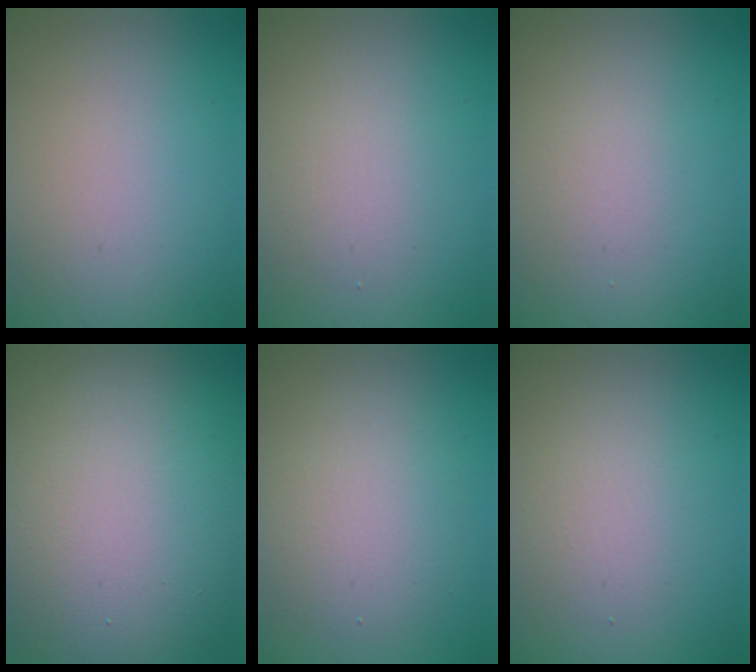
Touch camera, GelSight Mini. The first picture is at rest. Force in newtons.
{"total": 1.9, "press": 1.9, "slide": 0.1}
{"total": 1.3, "press": 1.3, "slide": 0.1}
{"total": 15.8, "press": 15.8, "slide": 1.0}
{"total": 3.9, "press": 3.9, "slide": 0.5}
{"total": 2.5, "press": 2.5, "slide": 0.2}